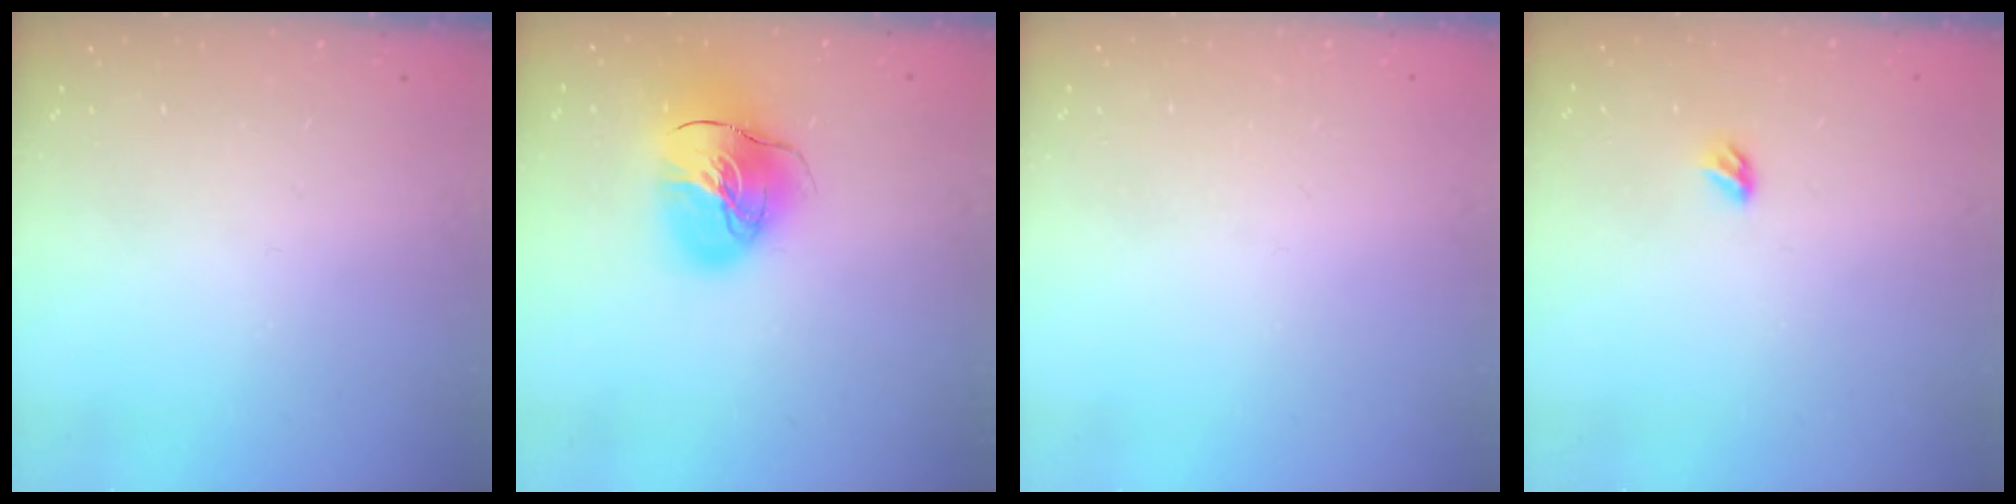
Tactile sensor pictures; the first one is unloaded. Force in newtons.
{"total": 16.5, "press": 16.4, "slide": 2.3}
{"total": 0.8, "press": 0.8, "slide": 0.0}
{"total": 3.2, "press": 3.1, "slide": 0.8}